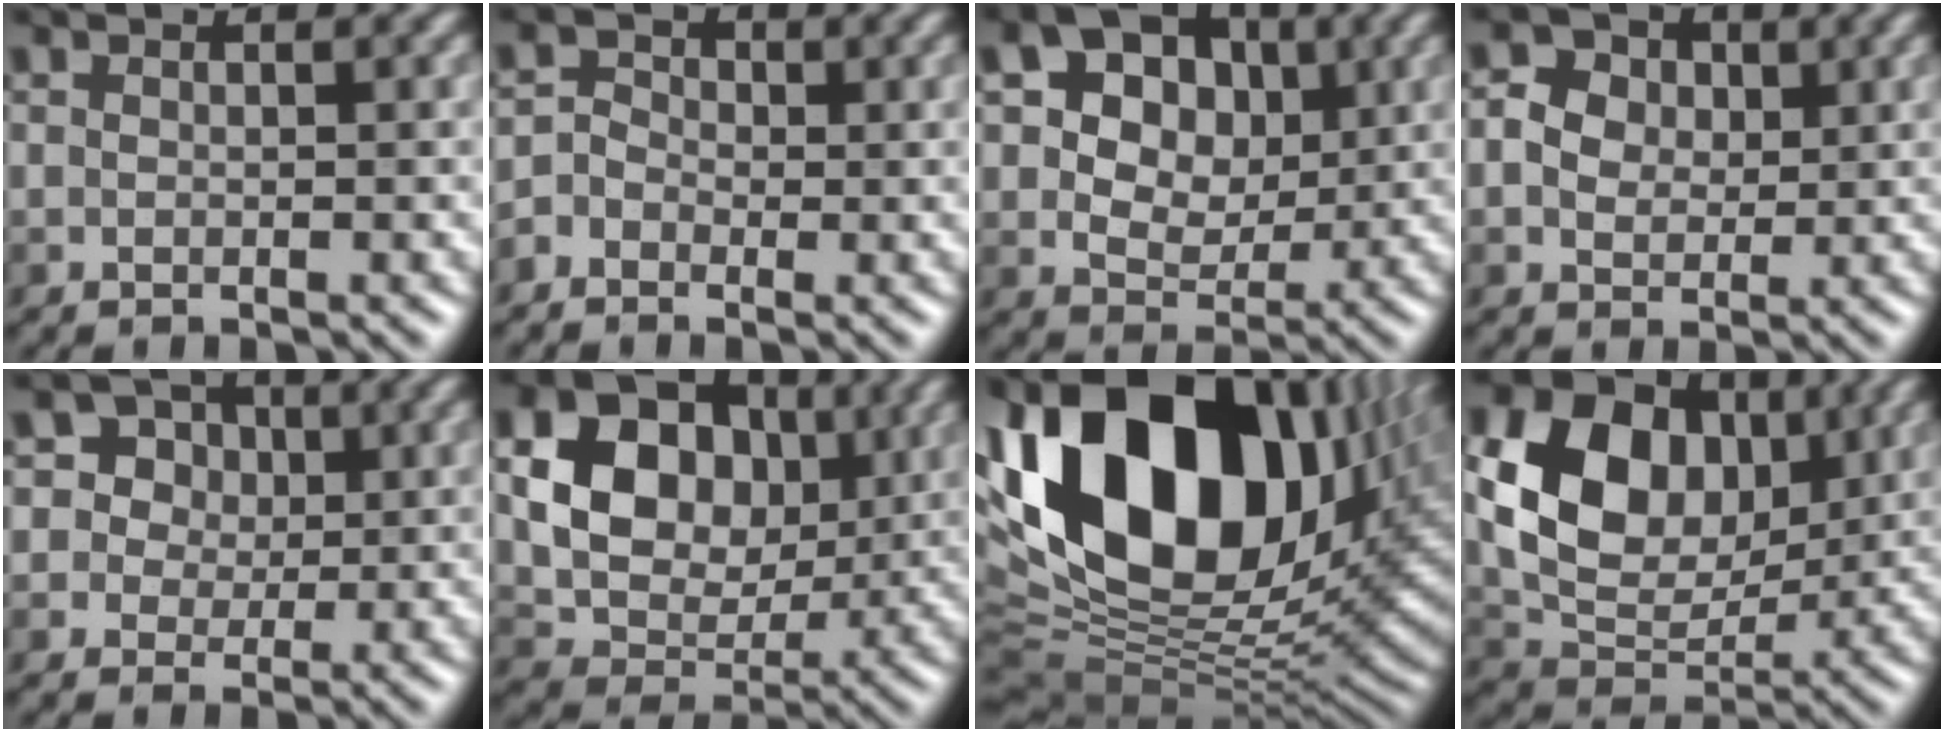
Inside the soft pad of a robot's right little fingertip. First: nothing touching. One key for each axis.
{"total": 2.1, "fx": -1.0, "fy": 1.7, "fz": 0.7, "tx": -0.001, "ty": 0.008, "tz": -0.025}
{"total": 11.4, "fx": 3.8, "fy": 8.4, "fz": 6.8, "tx": -0.098, "ty": 0.040, "tz": 0.051}
{"total": 3.5, "fx": 0.7, "fy": 3.0, "fz": 1.7, "tx": -0.032, "ty": 0.003, "tz": 0.011}
{"total": 5.5, "fx": 2.8, "fy": 4.3, "fz": 1.9, "tx": -0.021, "ty": 0.005, "tz": 0.028}
{"total": 13.5, "fx": 3.2, "fy": 10.6, "fz": 7.6, "tx": -0.162, "ty": 0.036, "tz": 0.054}
{"total": 20.2, "fx": 6.6, "fy": 12.4, "fz": 14.6, "tx": -0.292, "ty": 0.027, "tz": 0.109}
{"total": 11.2, "fx": 2.4, "fy": 7.9, "fz": 7.6, "tx": -0.144, "ty": 0.002, "tz": 0.037}